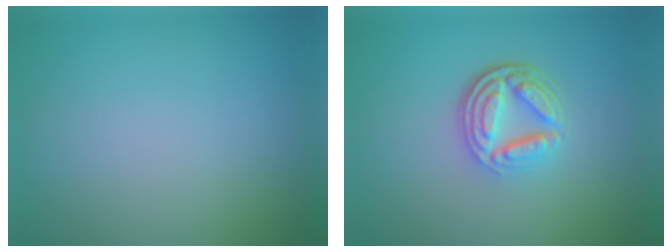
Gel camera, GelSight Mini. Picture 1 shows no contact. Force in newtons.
{"total": 4.9, "press": 3.5, "slide": 3.4}